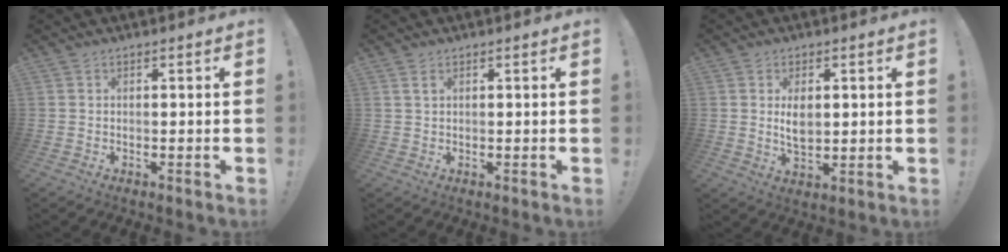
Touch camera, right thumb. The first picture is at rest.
{"total": 1.6, "force": [0.9, 0.8, 1.1], "torque": [-0.018, -0.001, 0.017]}
{"total": 5.5, "force": [1.2, 3.1, 4.3], "torque": [-0.070, -0.007, 0.018]}